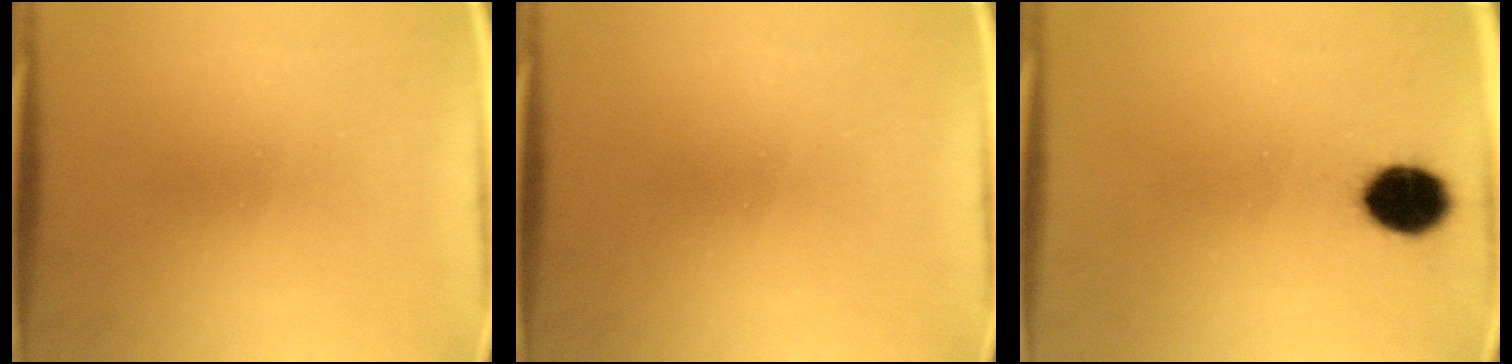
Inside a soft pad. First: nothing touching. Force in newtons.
{"total": 0.0}
{"total": 8.8}